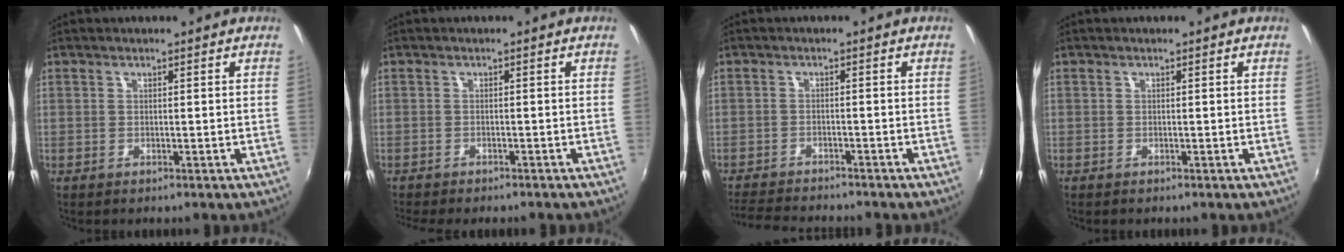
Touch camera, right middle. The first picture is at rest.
{"total": 4.4, "force": [-3.9, 0.9, 1.8], "torque": [-0.045, -0.020, -0.063]}
{"total": 8.1, "force": [-7.6, 1.1, 2.6], "torque": [-0.076, -0.014, -0.127]}
{"total": 0.0}